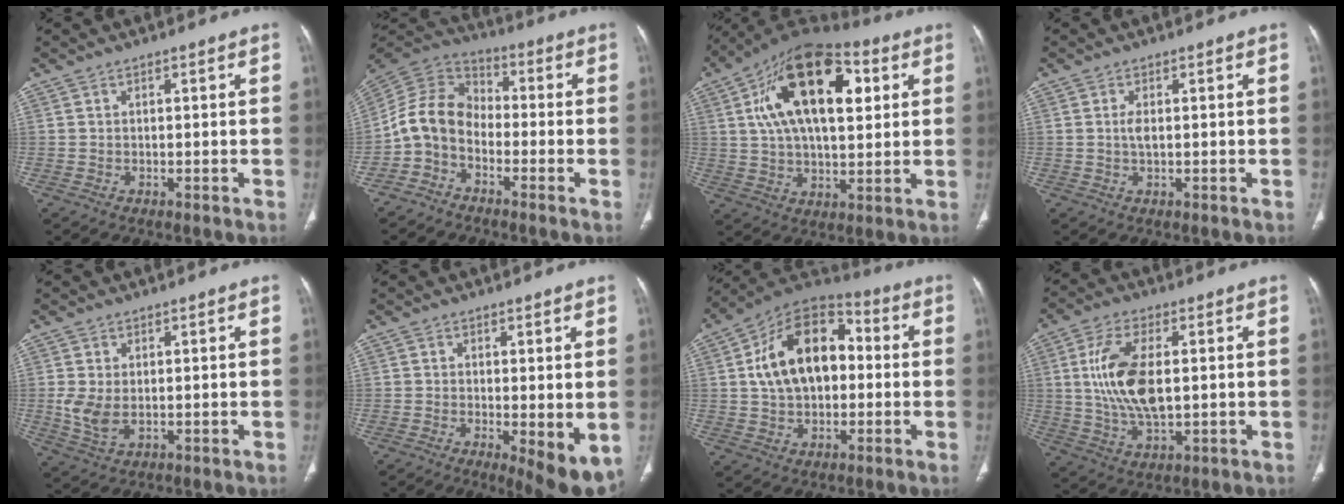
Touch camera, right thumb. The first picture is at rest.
{"total": 9.6, "force": [-3.4, 7.0, 5.6], "torque": [-0.102, 0.058, -0.085]}
{"total": 22.5, "force": [6.8, 11.5, 18.1], "torque": [-0.281, 0.007, 0.104]}
{"total": 1.8, "force": [0.2, 0.7, 1.6], "torque": [-0.037, -0.002, 0.006]}
{"total": 5.0, "force": [0.3, 3.1, 3.9], "torque": [-0.085, -0.010, 0.014]}
{"total": 7.9, "force": [-1.4, 2.7, 7.3], "torque": [-0.103, -0.024, -0.017]}
{"total": 17.6, "force": [1.9, 11.4, 13.2], "torque": [-0.192, 0.033, 0.024]}
{"total": 13.1, "force": [1.5, 6.3, 11.4], "torque": [-0.227, -0.006, 0.033]}